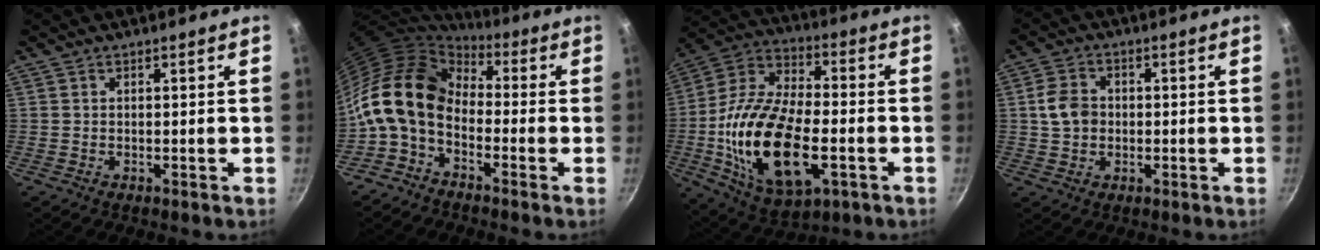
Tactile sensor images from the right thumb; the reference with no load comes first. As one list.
[{"total": 14.8, "force": [-1.5, 10.2, 10.6], "torque": [-0.193, 0.033, -0.051]}, {"total": 24.6, "force": [-5.2, 12.5, 20.5], "torque": [-0.388, 0.022, -0.094]}, {"total": 6.0, "force": [0.1, 4.8, 3.5], "torque": [-0.053, 0.011, -0.004]}]